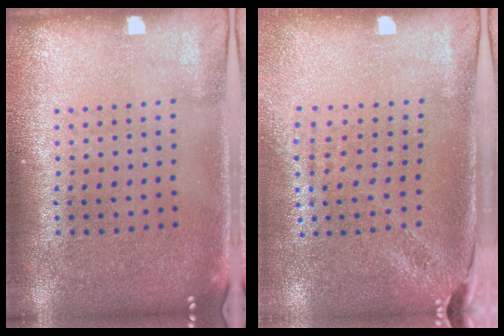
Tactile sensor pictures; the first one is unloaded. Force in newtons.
{"total": 1.9, "press": 1.6, "slide": 1.1}